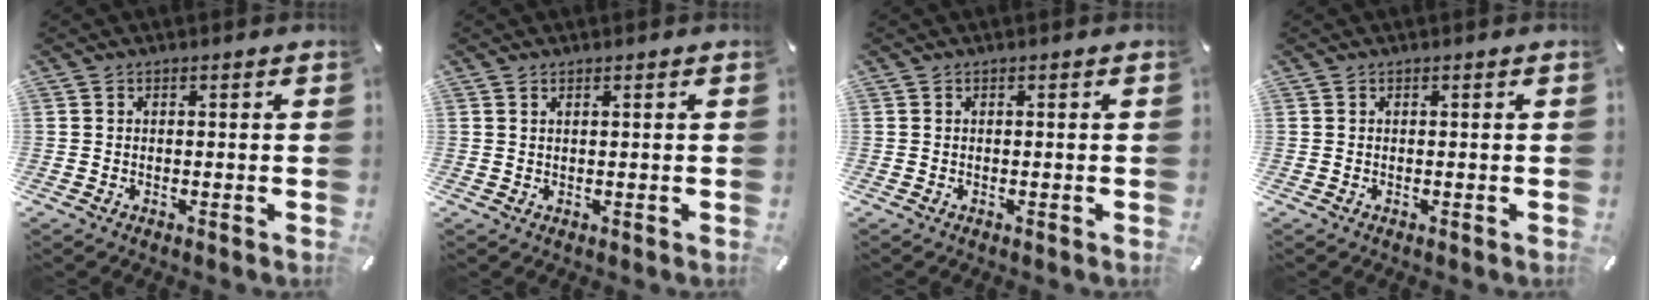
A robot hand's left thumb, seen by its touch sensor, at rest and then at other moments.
{"total": 0.9, "force": [0.6, 0.0, 0.7], "torque": [-0.012, -0.001, 0.010]}
{"total": 0.0}
{"total": 0.0}